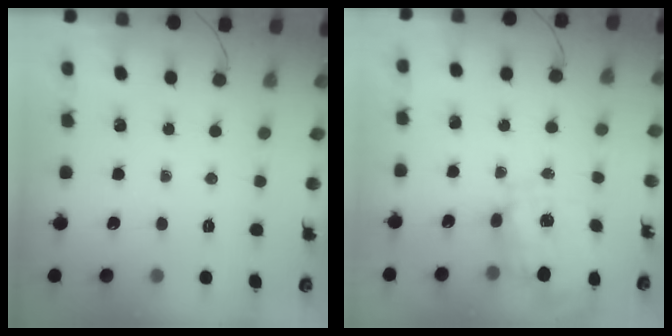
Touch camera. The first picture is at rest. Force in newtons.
{"total": 9.8, "press": 9.8, "slide": 0.8}